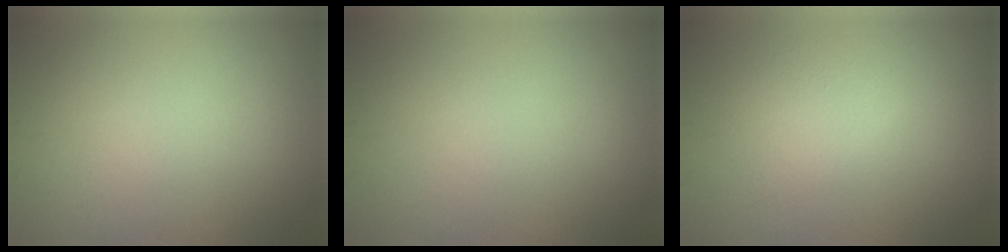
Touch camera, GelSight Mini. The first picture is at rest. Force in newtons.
{"total": 0.0}
{"total": 2.4, "press": 2.4, "slide": 0.1}